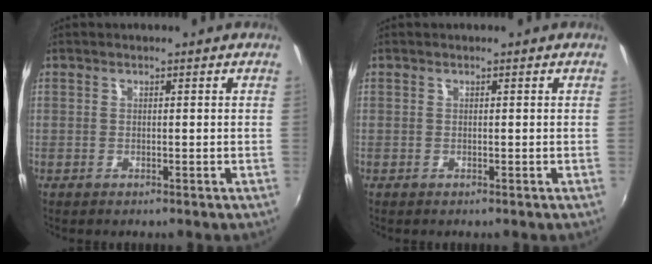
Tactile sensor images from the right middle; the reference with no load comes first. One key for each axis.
{"total": 0.0}